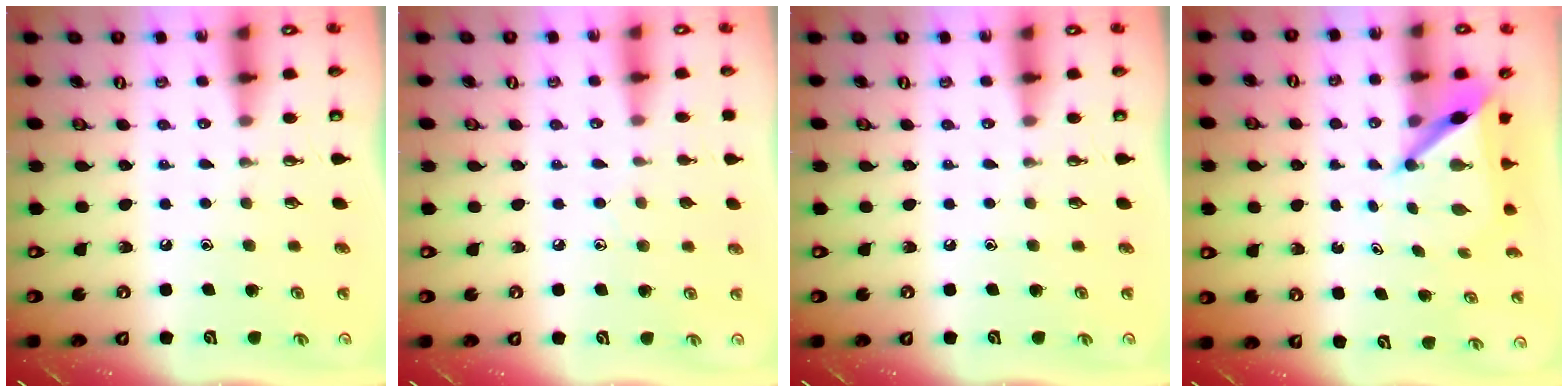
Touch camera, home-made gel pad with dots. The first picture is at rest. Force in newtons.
{"total": 4.8, "press": 4.8, "slide": 0.5}
{"total": 0.0}
{"total": 5.1, "press": 5.1, "slide": 0.5}